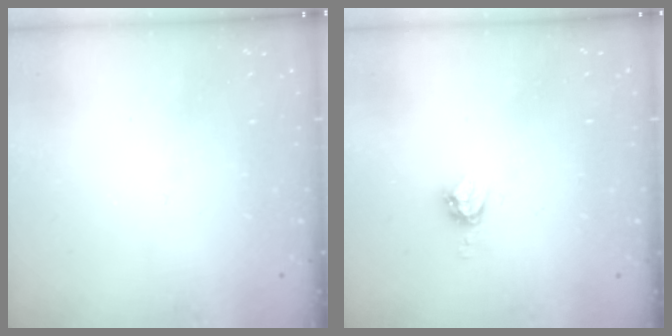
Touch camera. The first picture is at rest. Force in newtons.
{"total": 4.9, "press": 4.9, "slide": 0.1}